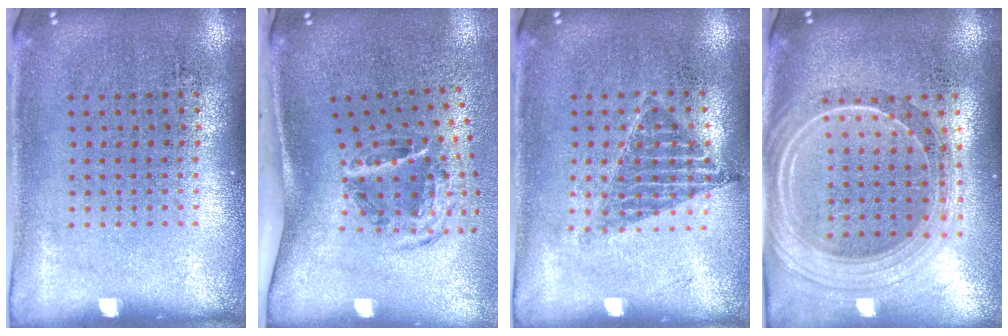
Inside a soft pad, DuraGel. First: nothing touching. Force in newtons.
{"total": 2.0, "press": 1.3, "slide": 1.5}
{"total": 1.0, "press": 0.9, "slide": 0.4}
{"total": 2.4, "press": 2.1, "slide": 1.2}